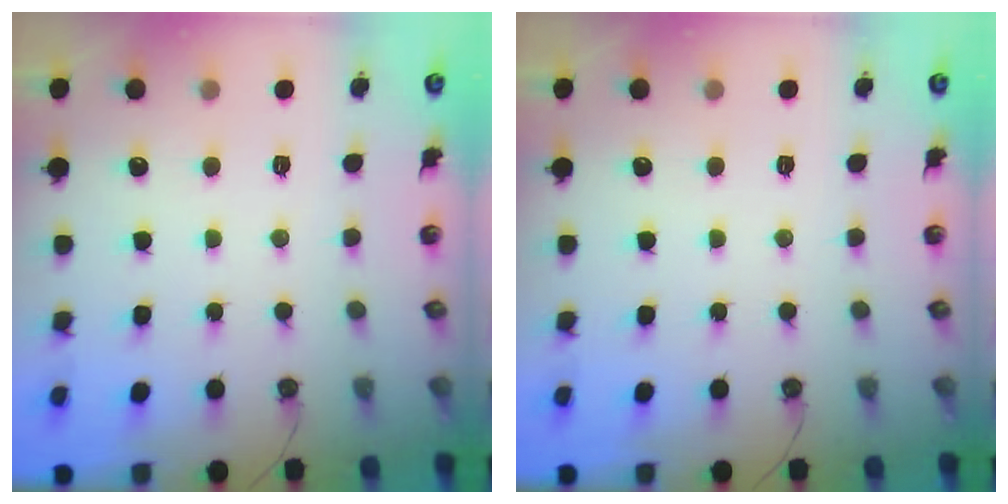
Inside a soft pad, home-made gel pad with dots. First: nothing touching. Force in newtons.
{"total": 0.0}